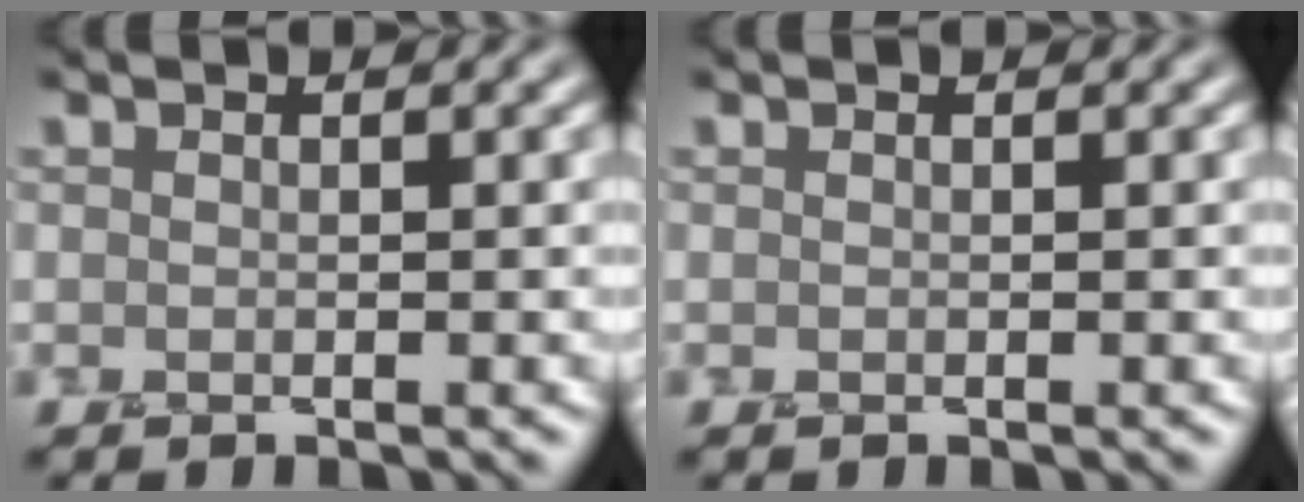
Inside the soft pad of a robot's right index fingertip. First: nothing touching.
{"total": 0.0}